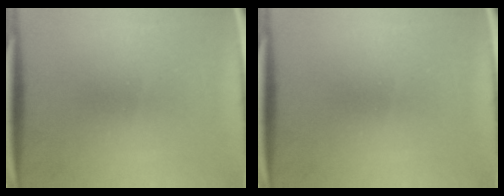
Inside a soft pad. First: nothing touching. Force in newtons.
{"total": 0.0}